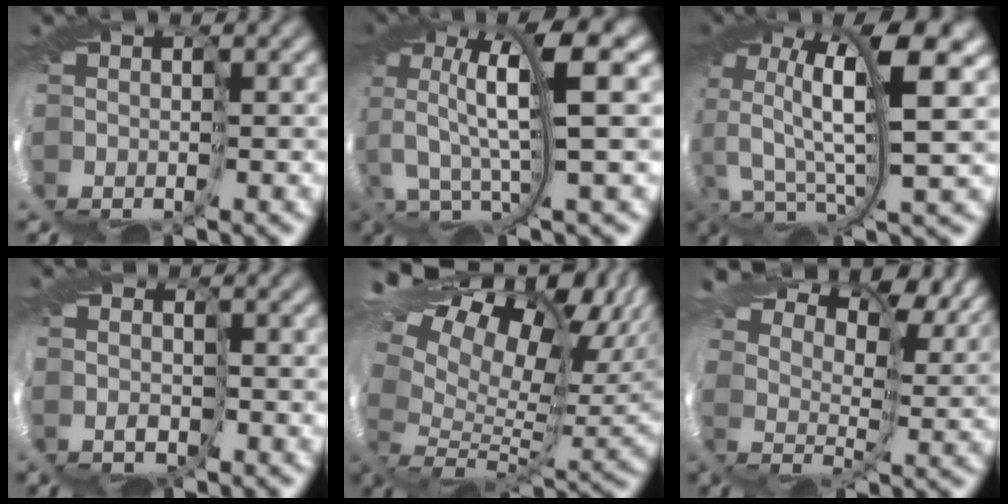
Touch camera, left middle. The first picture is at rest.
{"total": 7.0, "force": [3.8, 0.4, 5.8], "torque": [-0.142, 0.012, 0.054]}
{"total": 9.4, "force": [4.0, 2.7, 8.1], "torque": [-0.197, 0.001, 0.076]}
{"total": 2.1, "force": [1.9, -0.1, -0.8], "torque": [0.013, -0.003, 0.038]}
{"total": 16.7, "force": [13.2, 5.4, 8.7], "torque": [-0.186, 0.056, 0.215]}
{"total": 12.5, "force": [11.0, 2.3, 5.5], "torque": [-0.102, 0.027, 0.171]}